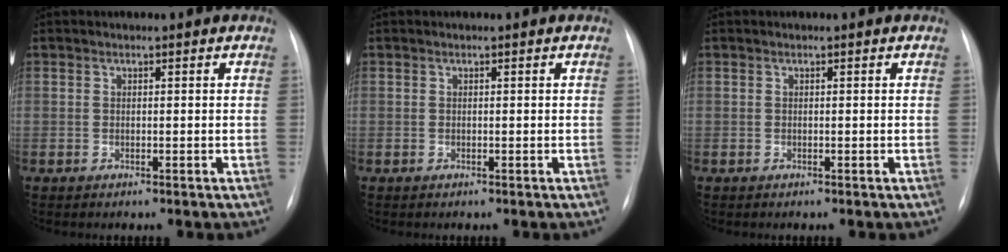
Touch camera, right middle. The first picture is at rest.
{"total": 0.0}
{"total": 0.0}